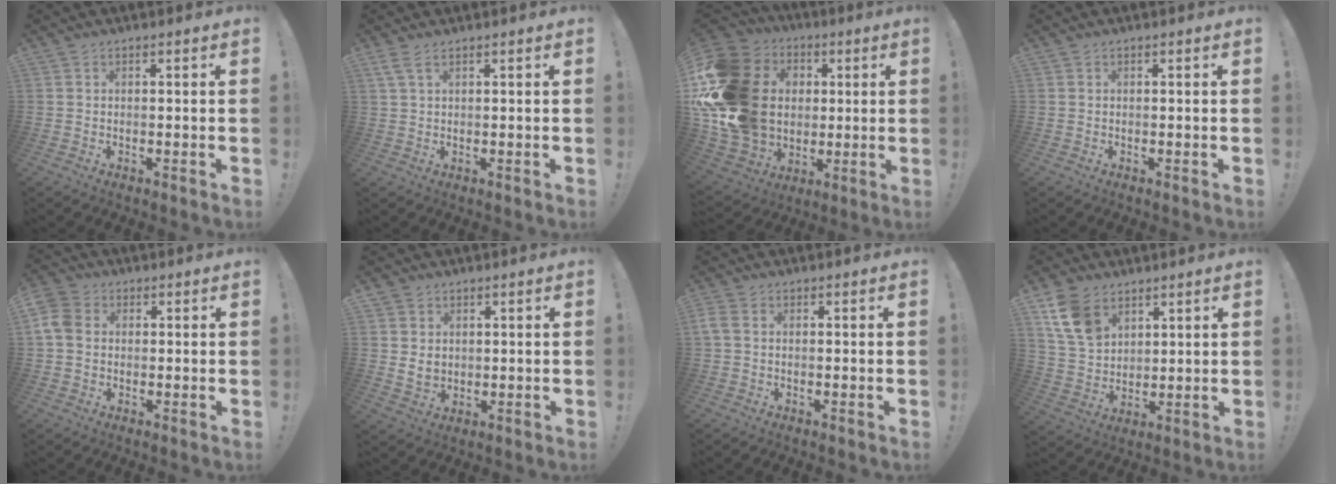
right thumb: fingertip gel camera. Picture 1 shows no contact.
{"total": 2.9, "force": [1.7, 0.8, 2.2], "torque": [-0.050, 0.001, 0.034]}
{"total": 27.4, "force": [2.0, 21.6, 16.8], "torque": [-0.321, -0.010, 0.087]}
{"total": 0.0}
{"total": 7.8, "force": [1.0, 6.4, 4.3], "torque": [-0.096, 0.006, 0.023]}
{"total": 5.1, "force": [1.6, 4.4, 2.0], "torque": [-0.021, -0.006, 0.032]}
{"total": 1.5, "force": [-0.1, 1.0, 1.1], "torque": [-0.018, 0.004, 0.001]}
{"total": 12.6, "force": [7.0, 8.4, 6.2], "torque": [-0.116, -0.028, 0.140]}